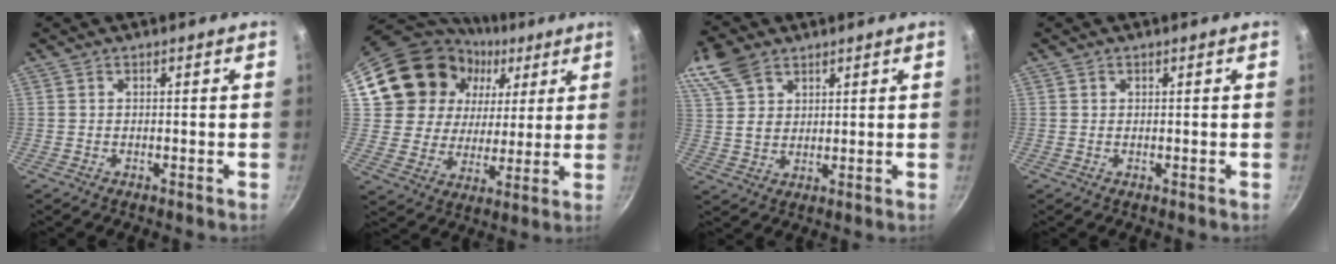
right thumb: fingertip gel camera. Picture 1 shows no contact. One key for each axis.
{"total": 20.8, "fx": 10.1, "fy": 15.7, "fz": 9.1, "tx": -0.151, "ty": -0.013, "tz": 0.184}
{"total": 10.0, "fx": 5.9, "fy": 6.5, "fz": 4.8, "tx": -0.079, "ty": -0.010, "tz": 0.117}
{"total": 0.6, "fx": 0.3, "fy": 0.5, "fz": 0.2, "tx": -0.002, "ty": 0.003, "tz": 0.004}